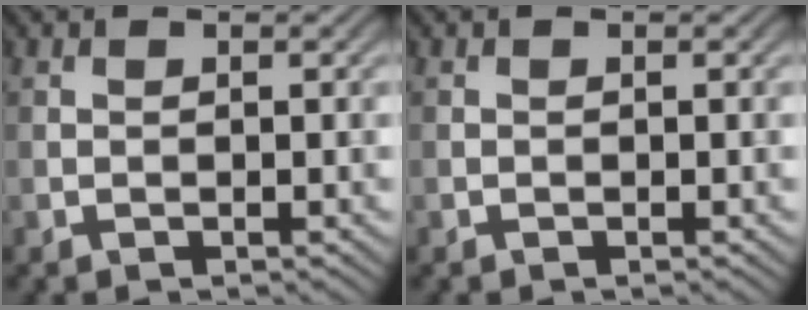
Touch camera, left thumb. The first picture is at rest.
{"total": 0.0}